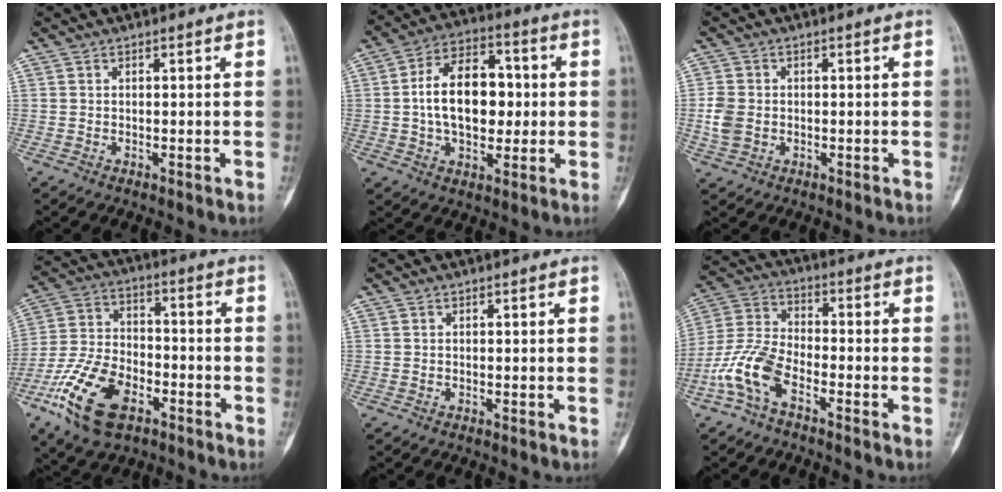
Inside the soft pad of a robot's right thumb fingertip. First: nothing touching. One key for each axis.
{"total": 15.2, "fx": 0.5, "fy": 9.4, "fz": 11.9, "tx": -0.168, "ty": 0.022, "tz": 0.004}
{"total": 4.7, "fx": -0.6, "fy": 3.7, "fz": 2.9, "tx": -0.065, "ty": 0.007, "tz": -0.011}
{"total": 16.3, "fx": -8.1, "fy": 9.0, "fz": 10.9, "tx": -0.211, "ty": 0.031, "tz": -0.150}
{"total": 0.0}
{"total": 10.1, "fx": -5.1, "fy": 4.8, "fz": 7.3, "tx": -0.165, "ty": 0.032, "tz": -0.110}